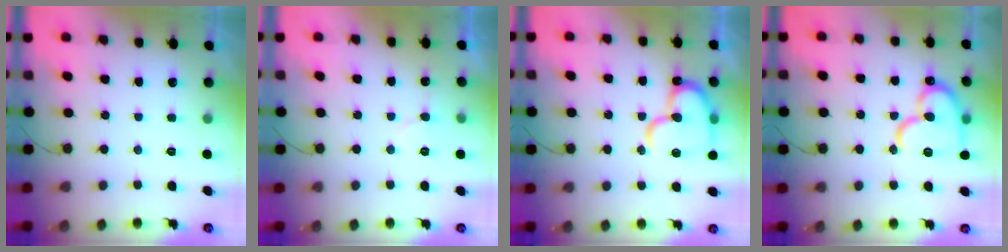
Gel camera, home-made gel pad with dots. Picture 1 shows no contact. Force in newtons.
{"total": 6.2, "press": 6.2, "slide": 0.4}
{"total": 17.1, "press": 17.1, "slide": 1.4}
{"total": 17.3, "press": 17.1, "slide": 2.2}